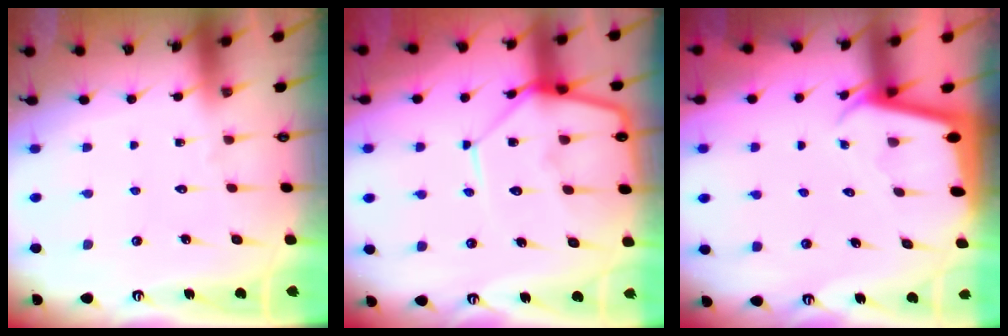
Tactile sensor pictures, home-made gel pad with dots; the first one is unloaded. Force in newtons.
{"total": 12.5, "press": 12.5, "slide": 1.0}
{"total": 2.1, "press": 2.1, "slide": 0.1}